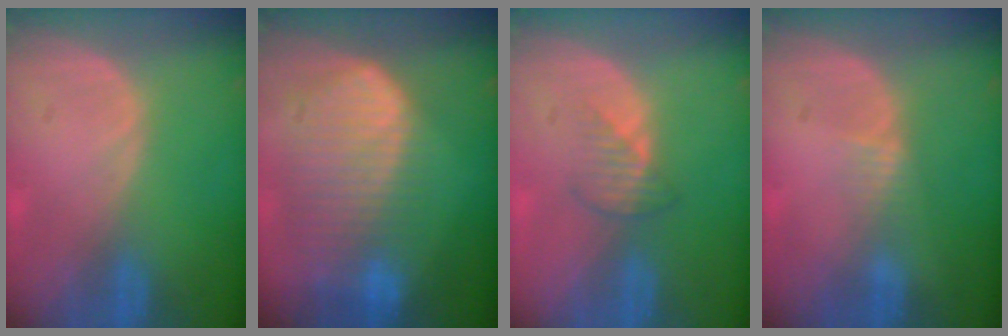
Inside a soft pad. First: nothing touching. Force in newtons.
{"total": 10.2, "press": 8.8, "slide": 5.2}
{"total": 2.5, "press": 2.5, "slide": 0.3}
{"total": 1.4, "press": 1.1, "slide": 0.8}